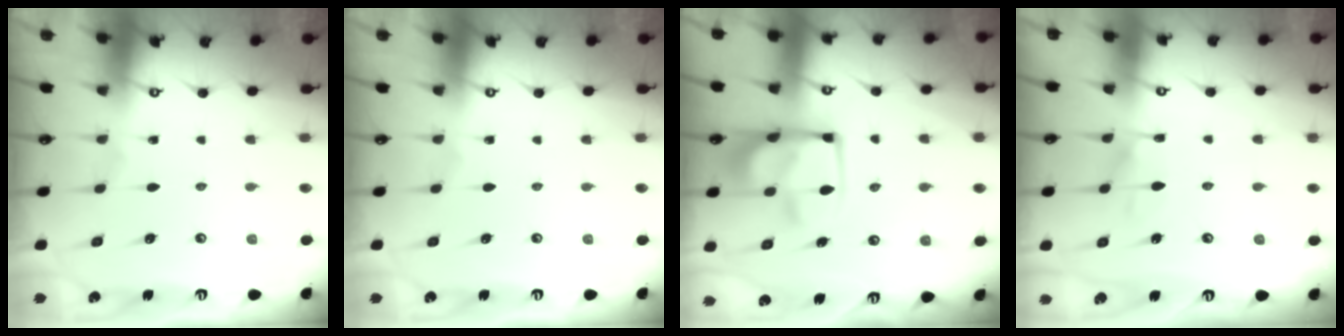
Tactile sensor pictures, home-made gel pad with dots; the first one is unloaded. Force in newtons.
{"total": 0.0}
{"total": 12.6, "press": 12.5, "slide": 1.6}
{"total": 6.3, "press": 6.3, "slide": 0.5}